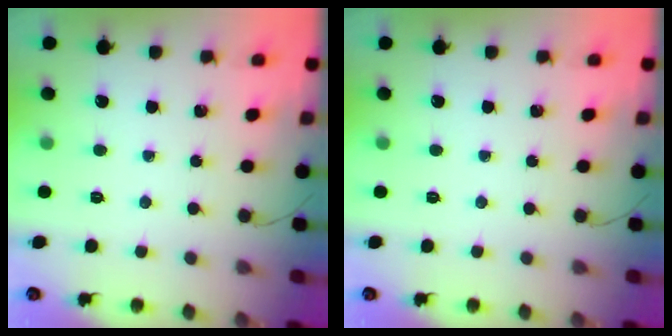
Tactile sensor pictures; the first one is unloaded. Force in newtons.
{"total": 0.0}